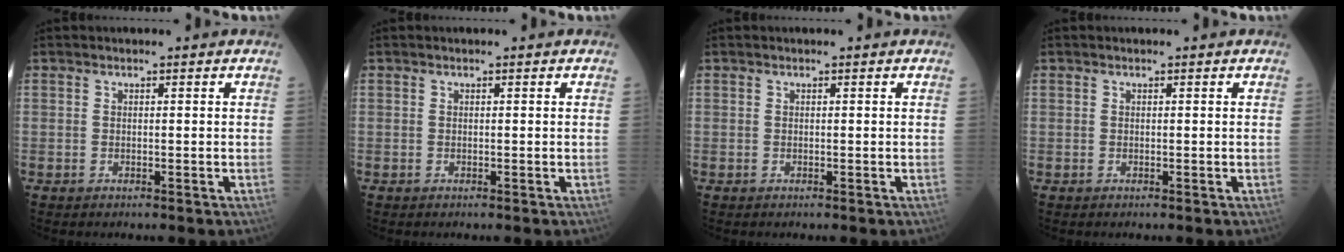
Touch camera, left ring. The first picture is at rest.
{"total": 0.0}
{"total": 0.0}
{"total": 0.0}